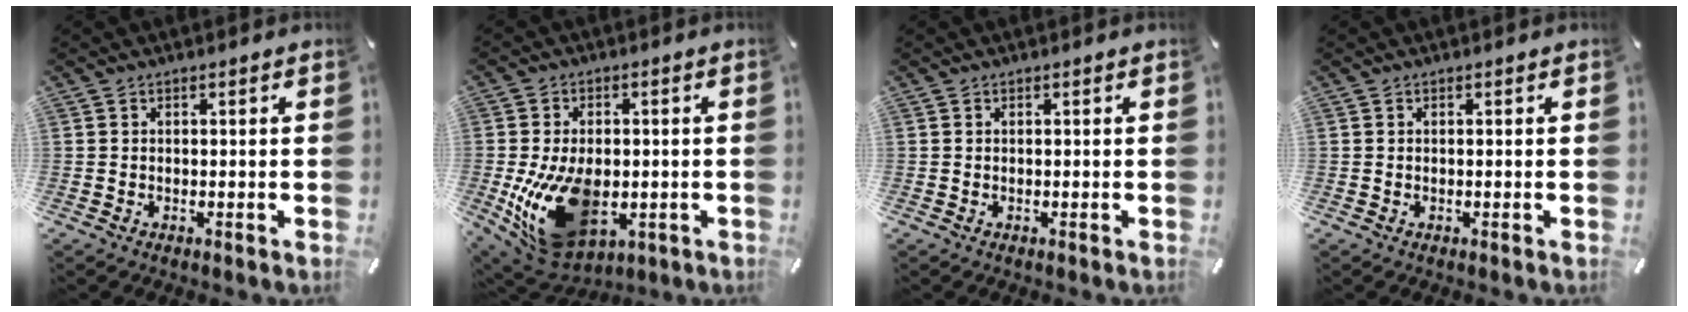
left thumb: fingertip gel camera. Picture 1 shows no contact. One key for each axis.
{"total": 19.6, "fx": -3.6, "fy": 12.5, "fz": 14.7, "tx": -0.284, "ty": 0.000, "tz": -0.042}
{"total": 0.0}
{"total": 0.0}